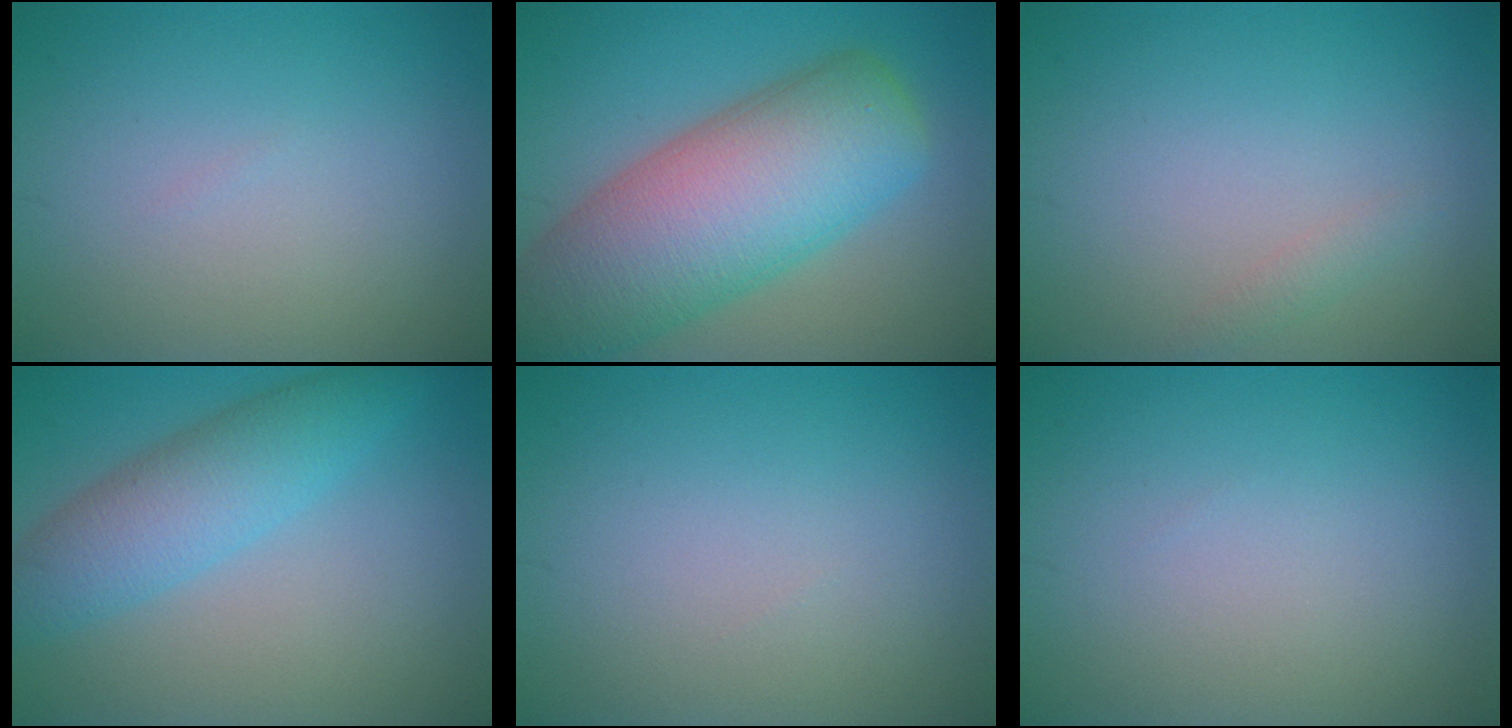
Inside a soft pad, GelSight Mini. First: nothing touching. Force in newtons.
{"total": 12.3, "press": 12.3, "slide": 0.8}
{"total": 0.8, "press": 0.8, "slide": 0.1}
{"total": 5.3, "press": 5.3, "slide": 0.1}
{"total": 0.0}
{"total": 0.0}